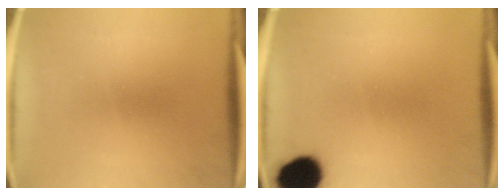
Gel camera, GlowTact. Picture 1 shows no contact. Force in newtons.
{"total": 11.8}